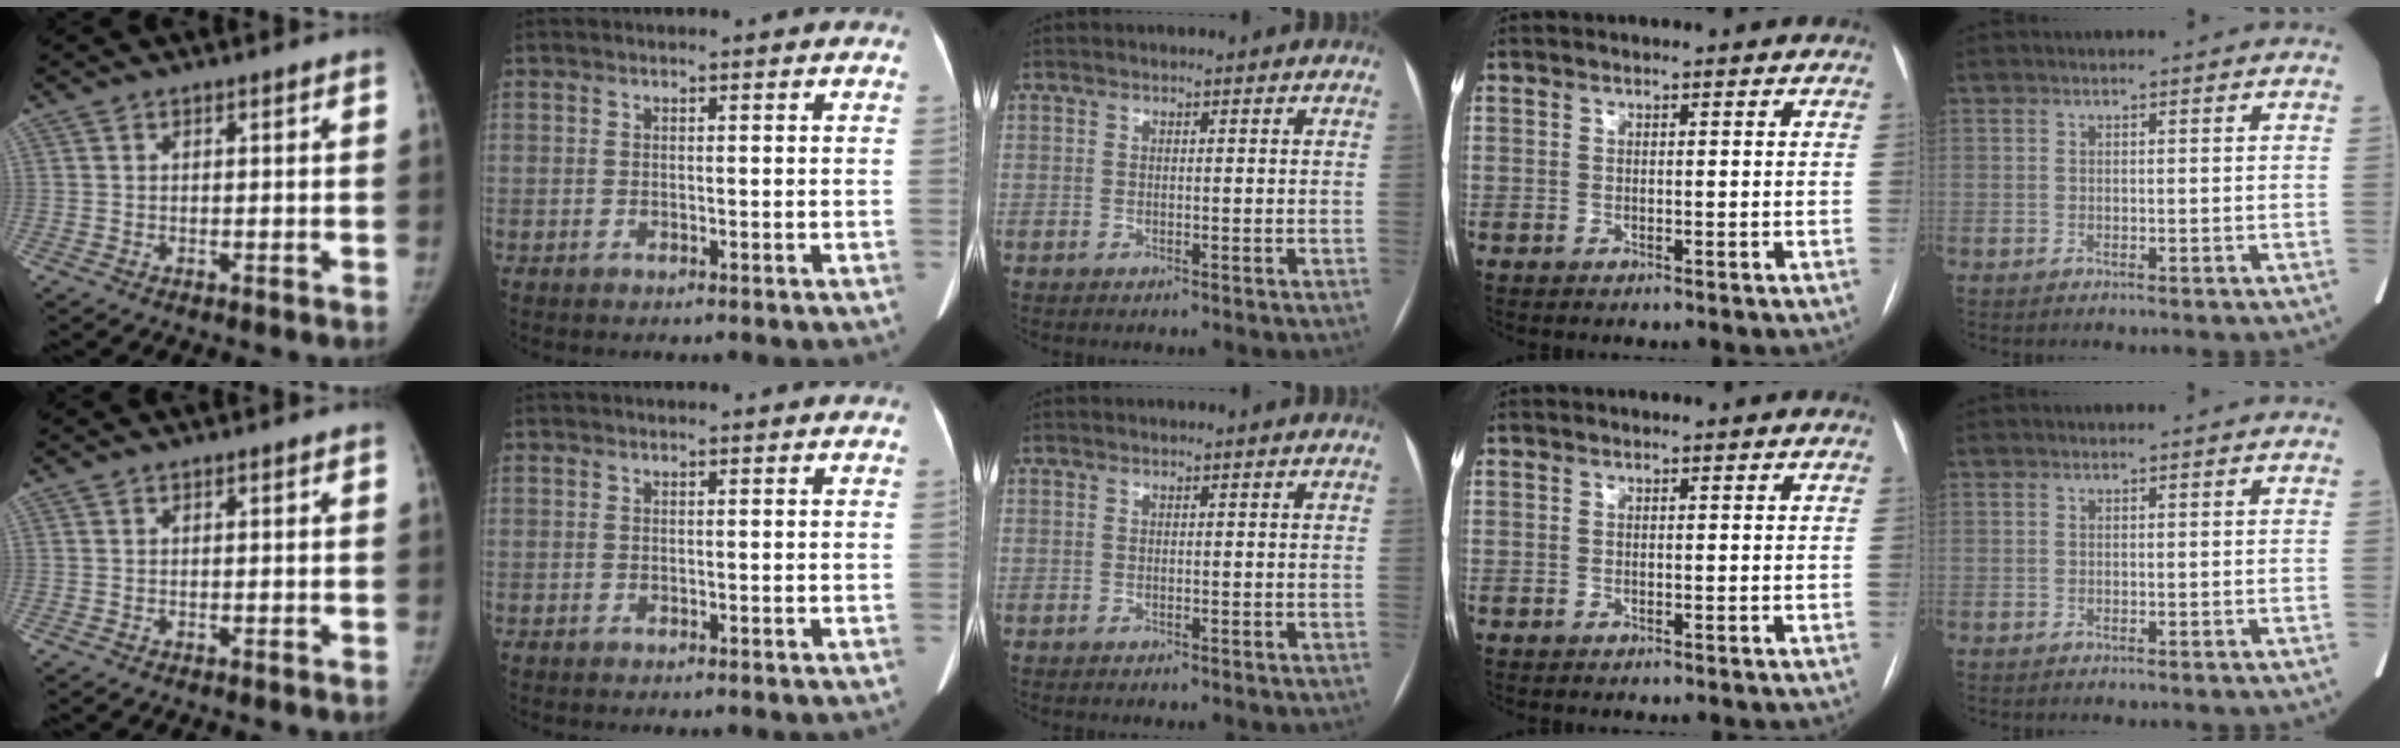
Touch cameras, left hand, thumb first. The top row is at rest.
{}